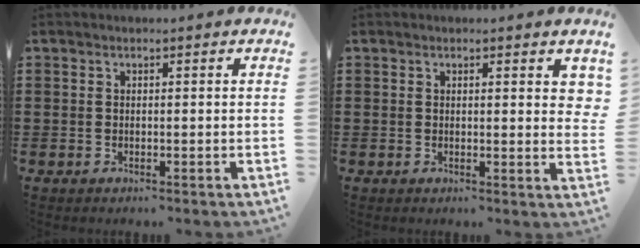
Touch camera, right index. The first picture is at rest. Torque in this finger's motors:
{"motor_torque": [-0.09, 0.09, 0.21, 0.00]}